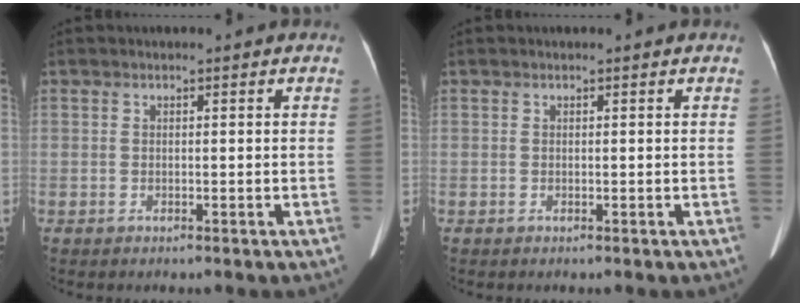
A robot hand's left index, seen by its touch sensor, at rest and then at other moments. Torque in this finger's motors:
{"motor_torque": [0.01, 0.00, 0.00, 0.00]}